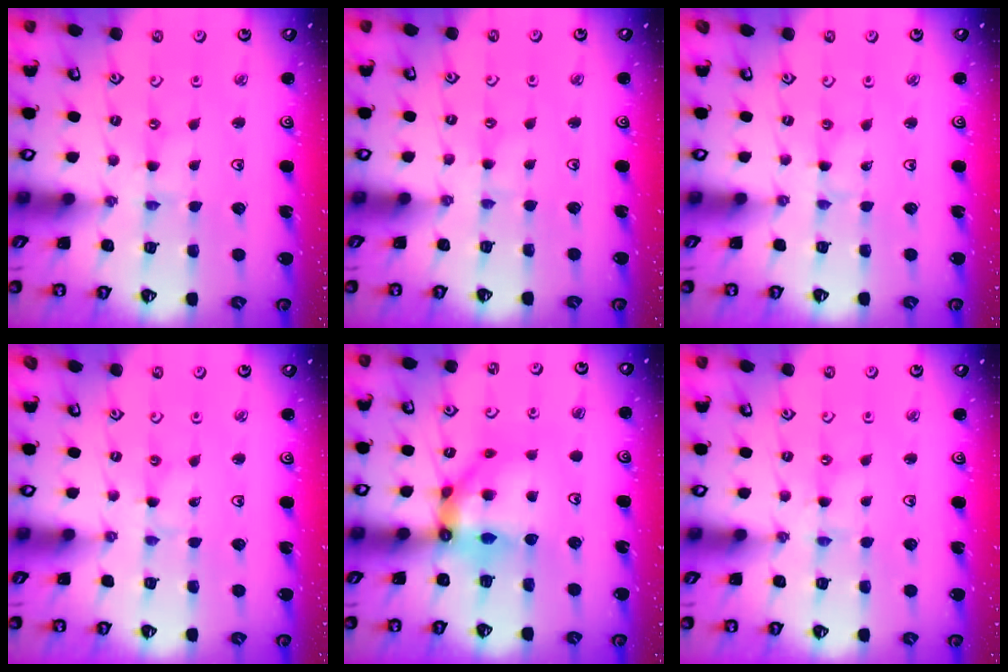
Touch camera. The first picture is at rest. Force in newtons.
{"total": 1.2, "press": 1.2, "slide": 0.3}
{"total": 0.0}
{"total": 0.0}
{"total": 11.0, "press": 10.9, "slide": 1.4}
{"total": 0.5, "press": 0.5, "slide": 0.2}